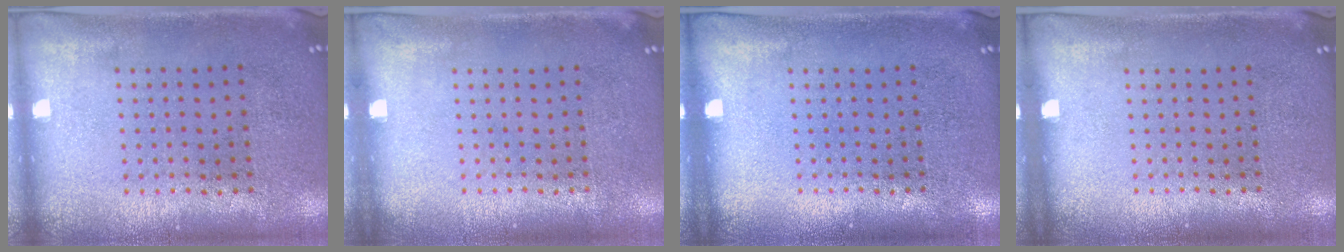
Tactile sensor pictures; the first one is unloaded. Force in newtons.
{"total": 0.0}
{"total": 0.0}
{"total": 0.0}